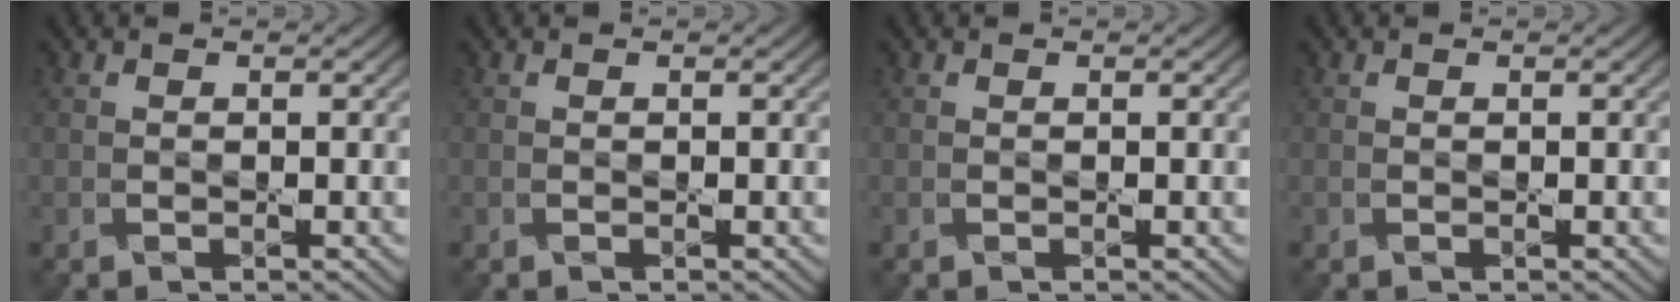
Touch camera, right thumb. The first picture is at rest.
{"total": 0.0}
{"total": 0.0}
{"total": 0.0}